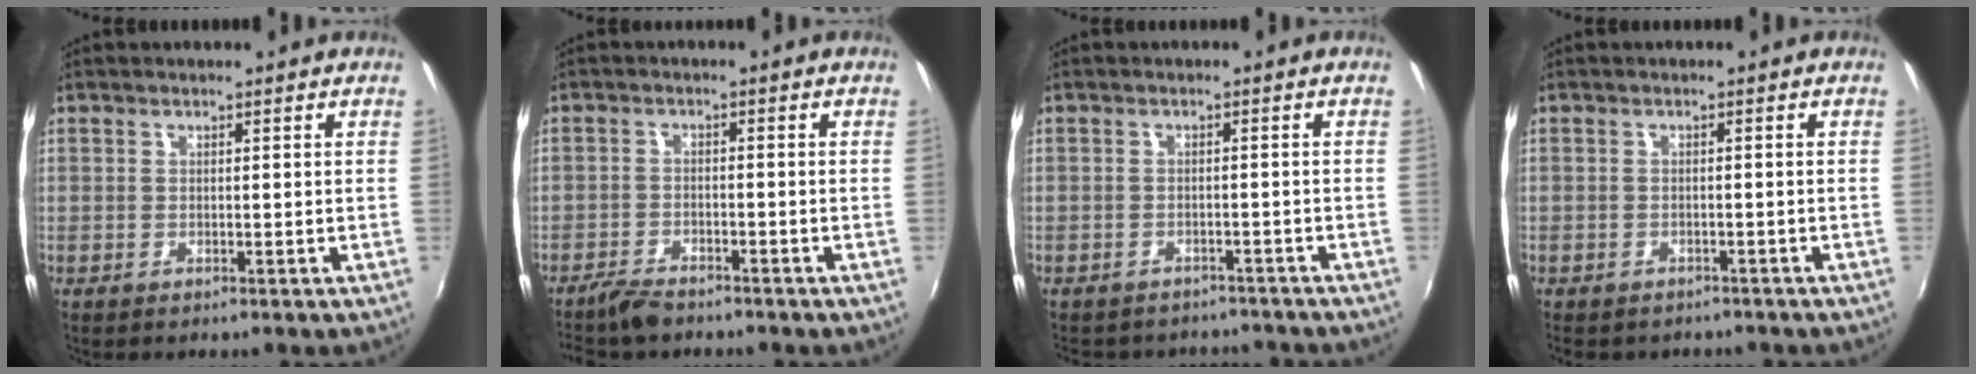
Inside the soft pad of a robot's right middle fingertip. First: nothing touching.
{"total": 4.2, "force": [-3.8, 1.1, 1.3], "torque": [-0.046, -0.008, -0.074]}
{"total": 8.5, "force": [-7.5, 3.2, 2.3], "torque": [-0.057, -0.009, -0.098]}
{"total": 3.8, "force": [-3.2, 1.5, 1.3], "torque": [-0.032, -0.018, -0.041]}